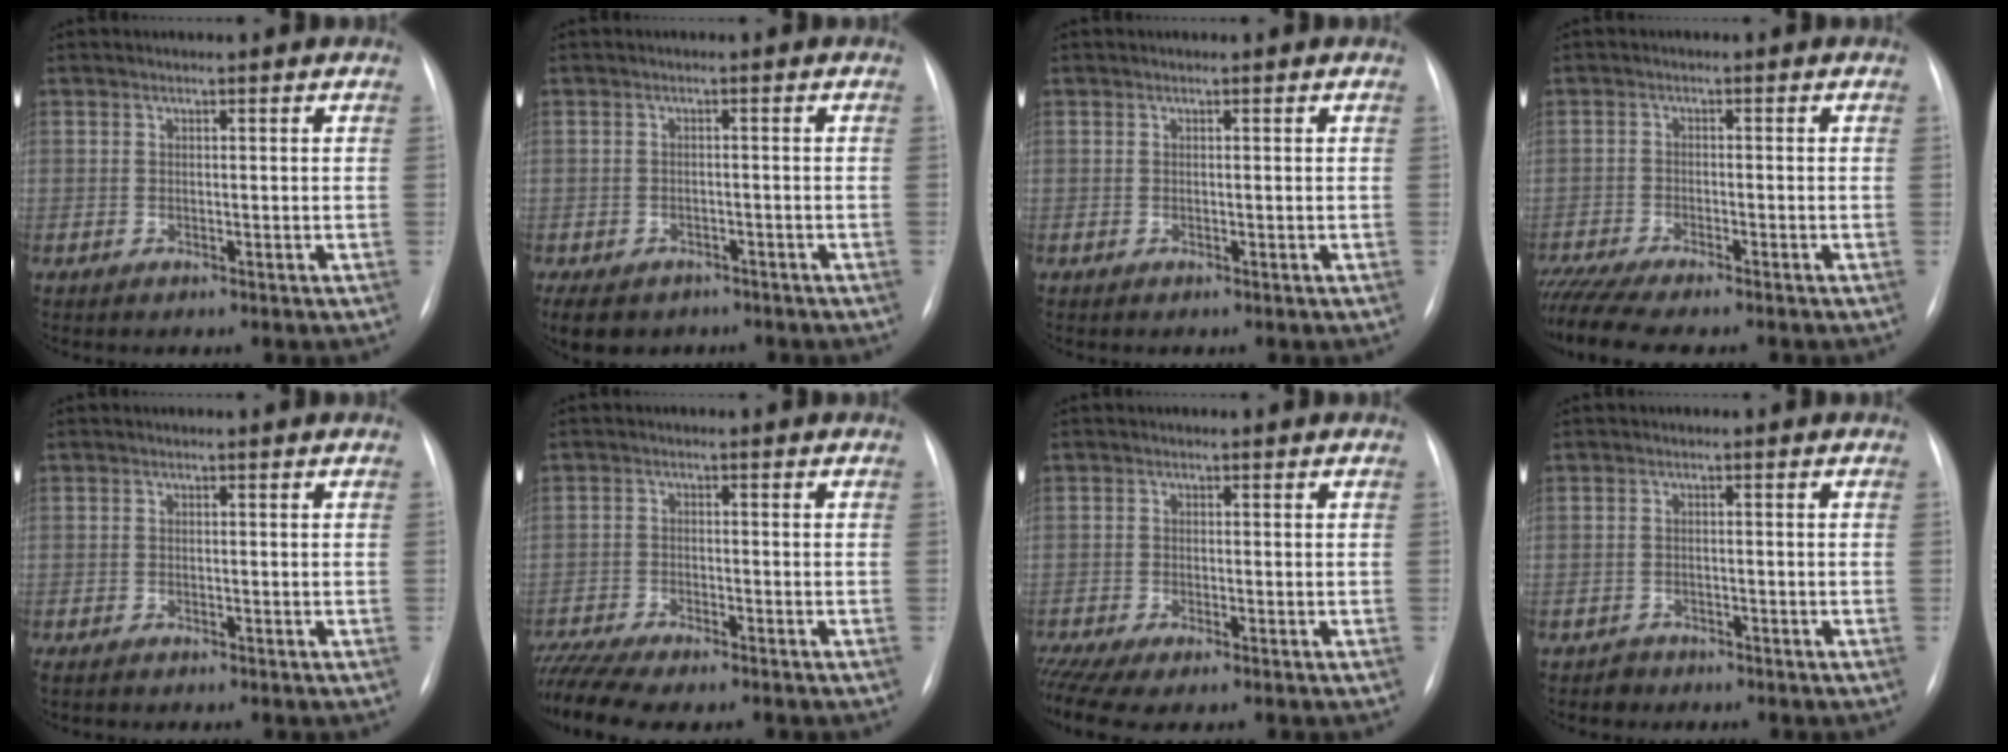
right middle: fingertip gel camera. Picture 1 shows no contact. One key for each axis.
{"total": 11.8, "fx": -7.5, "fy": 8.0, "fz": 4.3, "tx": -0.117, "ty": -0.013, "tz": -0.093}
{"total": 0.0}
{"total": 9.0, "fx": -7.5, "fy": 1.8, "fz": 4.6, "tx": -0.076, "ty": -0.011, "tz": -0.119}
{"total": 1.0, "fx": -0.8, "fy": 0.3, "fz": 0.4, "tx": -0.008, "ty": -0.002, "tz": -0.010}
{"total": 9.5, "fx": -8.3, "fy": 1.2, "fz": 4.5, "tx": -0.084, "ty": -0.006, "tz": -0.136}
{"total": 5.6, "fx": -4.2, "fy": 0.9, "fz": 3.6, "tx": -0.072, "ty": -0.008, "tz": -0.075}
{"total": 1.5, "fx": -1.2, "fy": 0.9, "fz": -0.5, "tx": 0.005, "ty": 0.004, "tz": -0.022}